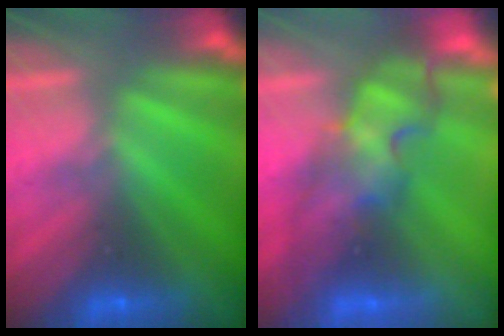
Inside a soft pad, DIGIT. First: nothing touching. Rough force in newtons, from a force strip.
{"total": 3.9}